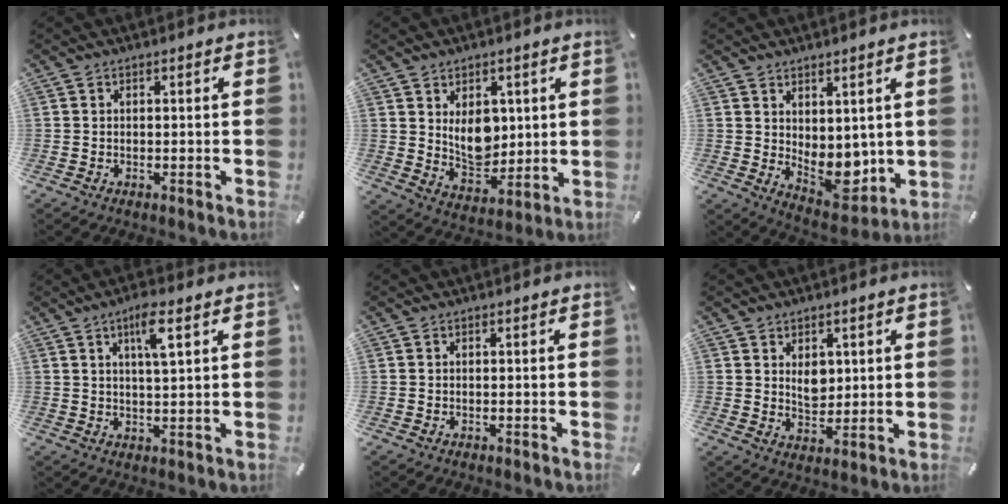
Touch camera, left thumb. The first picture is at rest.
{"total": 9.2, "force": [2.9, 6.9, 5.4], "torque": [-0.081, -0.012, 0.055]}
{"total": 7.3, "force": [0.4, 5.7, 4.5], "torque": [-0.035, -0.021, 0.013]}
{"total": 6.3, "force": [3.1, 1.1, 5.4], "torque": [-0.098, -0.002, 0.047]}
{"total": 0.0}
{"total": 5.4, "force": [2.0, 4.1, 2.8], "torque": [-0.040, -0.007, 0.034]}